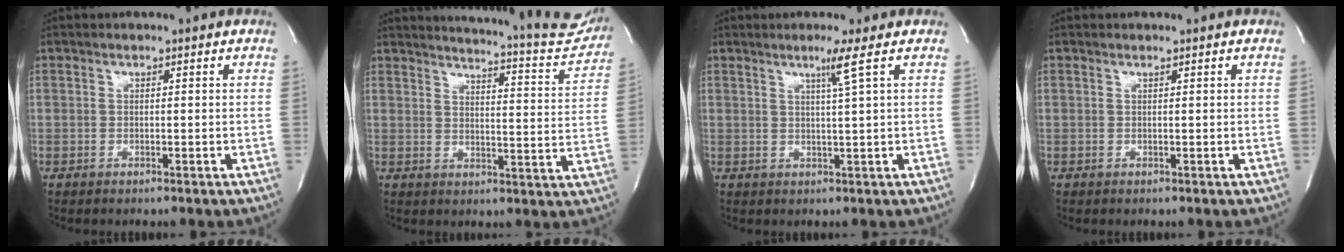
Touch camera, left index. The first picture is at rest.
{"total": 18.3, "force": [17.5, 1.7, 4.9], "torque": [-0.068, -0.079, 0.196]}
{"total": 2.9, "force": [1.4, -1.3, 2.2], "torque": [-0.046, -0.011, 0.031]}
{"total": 0.0}